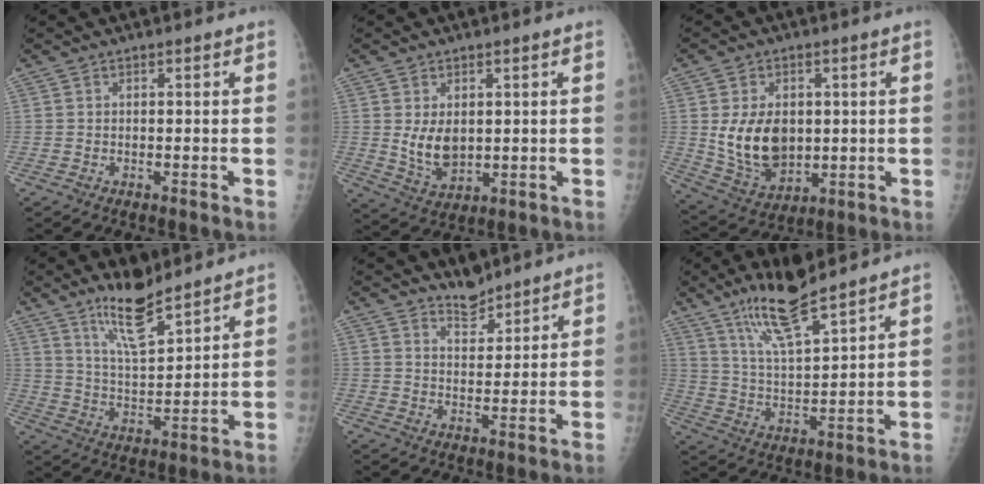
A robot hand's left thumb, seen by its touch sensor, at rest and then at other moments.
{"total": 6.5, "force": [0.8, 4.3, 4.8], "torque": [-0.067, -0.017, 0.030]}
{"total": 12.3, "force": [0.8, 8.7, 8.7], "torque": [-0.122, -0.018, 0.034]}
{"total": 10.2, "force": [7.9, 2.4, 6.0], "torque": [-0.095, -0.065, 0.152]}
{"total": 4.3, "force": [3.9, 1.5, 0.8], "torque": [0.005, -0.035, 0.069]}
{"total": 11.5, "force": [8.7, 1.8, 7.3], "torque": [-0.131, -0.057, 0.171]}